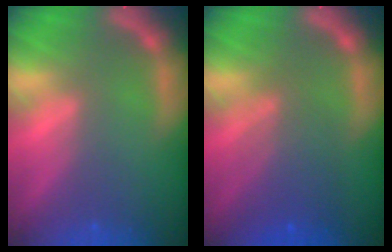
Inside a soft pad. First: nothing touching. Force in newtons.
{"total": 5.1}